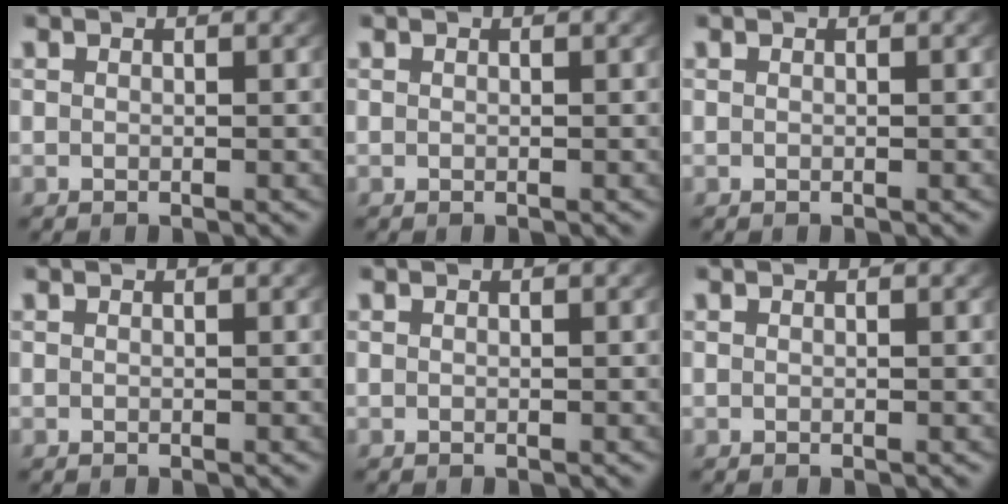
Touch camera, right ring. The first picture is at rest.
{"total": 0.0}
{"total": 0.0}
{"total": 0.0}
{"total": 0.0}
{"total": 0.0}